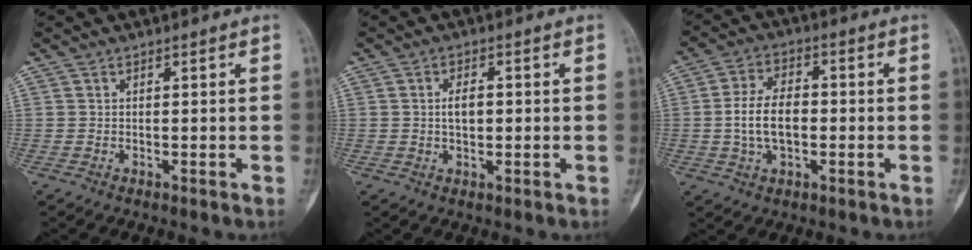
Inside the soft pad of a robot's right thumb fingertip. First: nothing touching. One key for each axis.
{"total": 3.9, "fx": 0.2, "fy": 2.0, "fz": 3.4, "tx": -0.057, "ty": 0.001, "tz": 0.004}
{"total": 9.1, "fx": -0.8, "fy": 5.4, "fz": 7.3, "tx": -0.133, "ty": 0.016, "tz": -0.017}